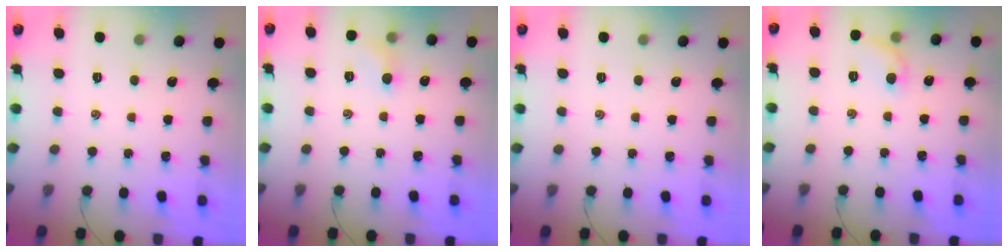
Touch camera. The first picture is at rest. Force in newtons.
{"total": 5.5, "press": 5.2, "slide": 1.7}
{"total": 0.0}
{"total": 6.6, "press": 6.5, "slide": 1.3}